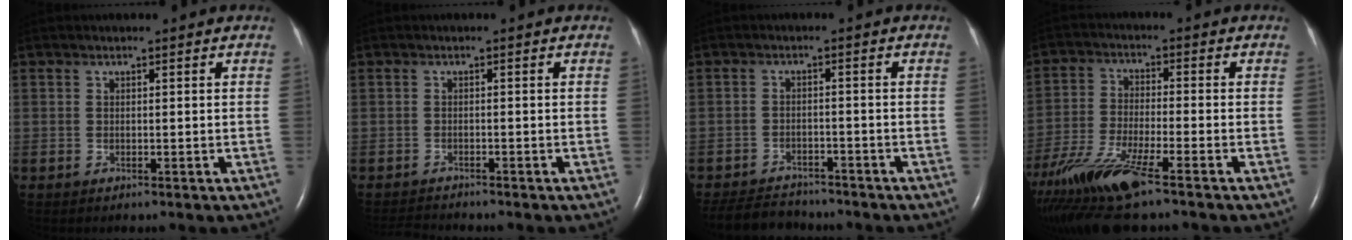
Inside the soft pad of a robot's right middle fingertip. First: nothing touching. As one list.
[{"total": 2.9, "force": [-2.8, -0.5, 0.1], "torque": [-0.003, -0.016, -0.049]}, {"total": 7.4, "force": [-7.0, 1.9, 1.4], "torque": [-0.023, -0.005, -0.111]}, {"total": 14.1, "force": [-9.8, 1.4, 10.1], "torque": [-0.213, -0.039, -0.181]}]